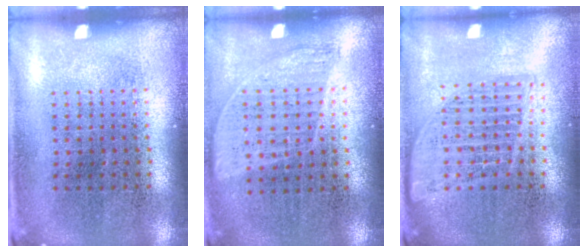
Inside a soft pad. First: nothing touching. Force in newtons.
{"total": 0.9, "press": 0.7, "slide": 0.4}
{"total": 1.5, "press": 1.4, "slide": 0.7}